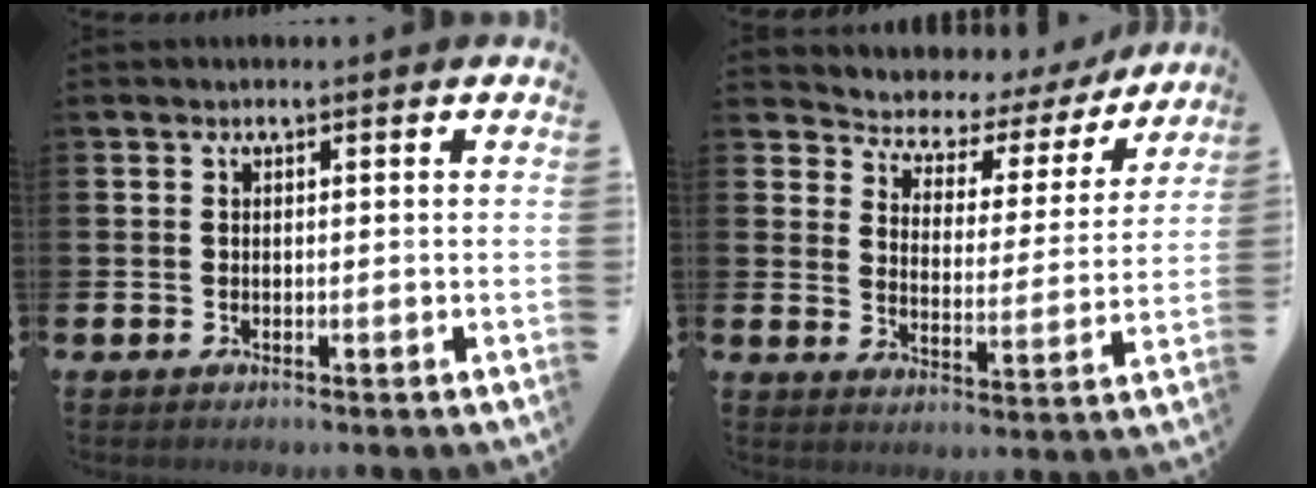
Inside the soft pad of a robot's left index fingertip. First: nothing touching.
{"total": 5.0, "force": [4.4, 2.3, 0.4], "torque": [-0.040, -0.038, 0.069]}